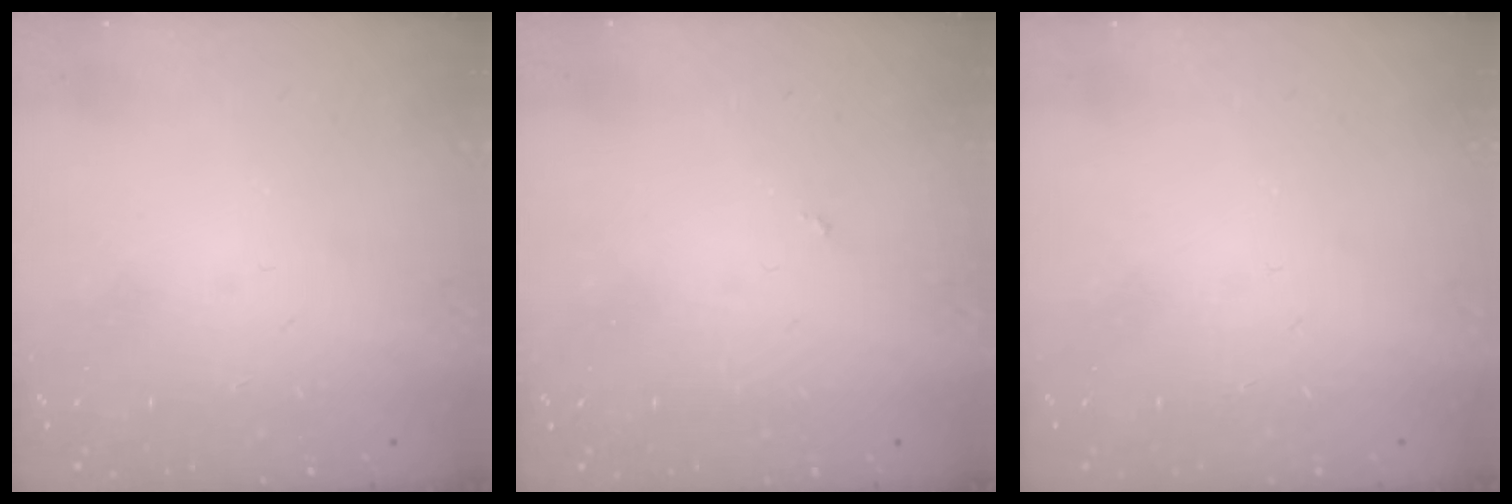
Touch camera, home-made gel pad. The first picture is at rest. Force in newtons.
{"total": 0.0}
{"total": 0.0}